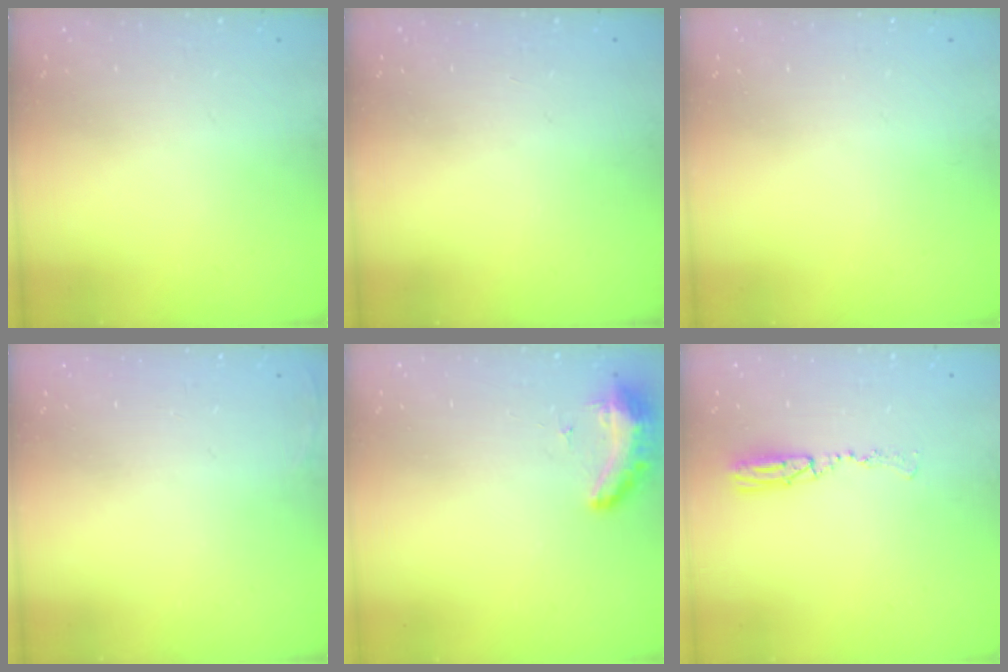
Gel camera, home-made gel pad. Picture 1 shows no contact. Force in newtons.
{"total": 1.0, "press": 0.0, "slide": 1.0}
{"total": 0.0}
{"total": 2.7, "press": 2.6, "slide": 1.0}
{"total": 11.5, "press": 9.6, "slide": 6.3}
{"total": 5.6, "press": 5.3, "slide": 1.9}